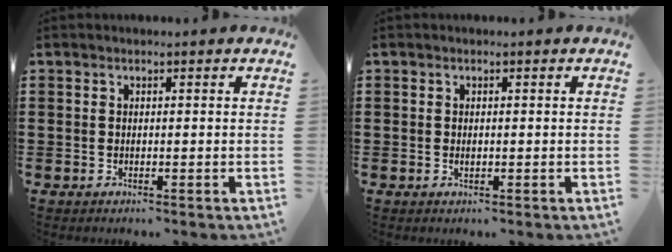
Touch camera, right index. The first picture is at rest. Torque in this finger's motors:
{"motor_torque": [0.79, 1.35, 0.02, 0.00]}